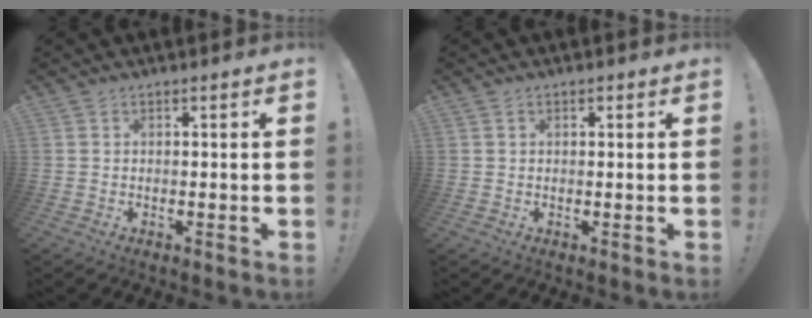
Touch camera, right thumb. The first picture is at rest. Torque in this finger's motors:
{"motor_torque": [-0.01, -0.08, -0.16, 0.09, 0.12]}